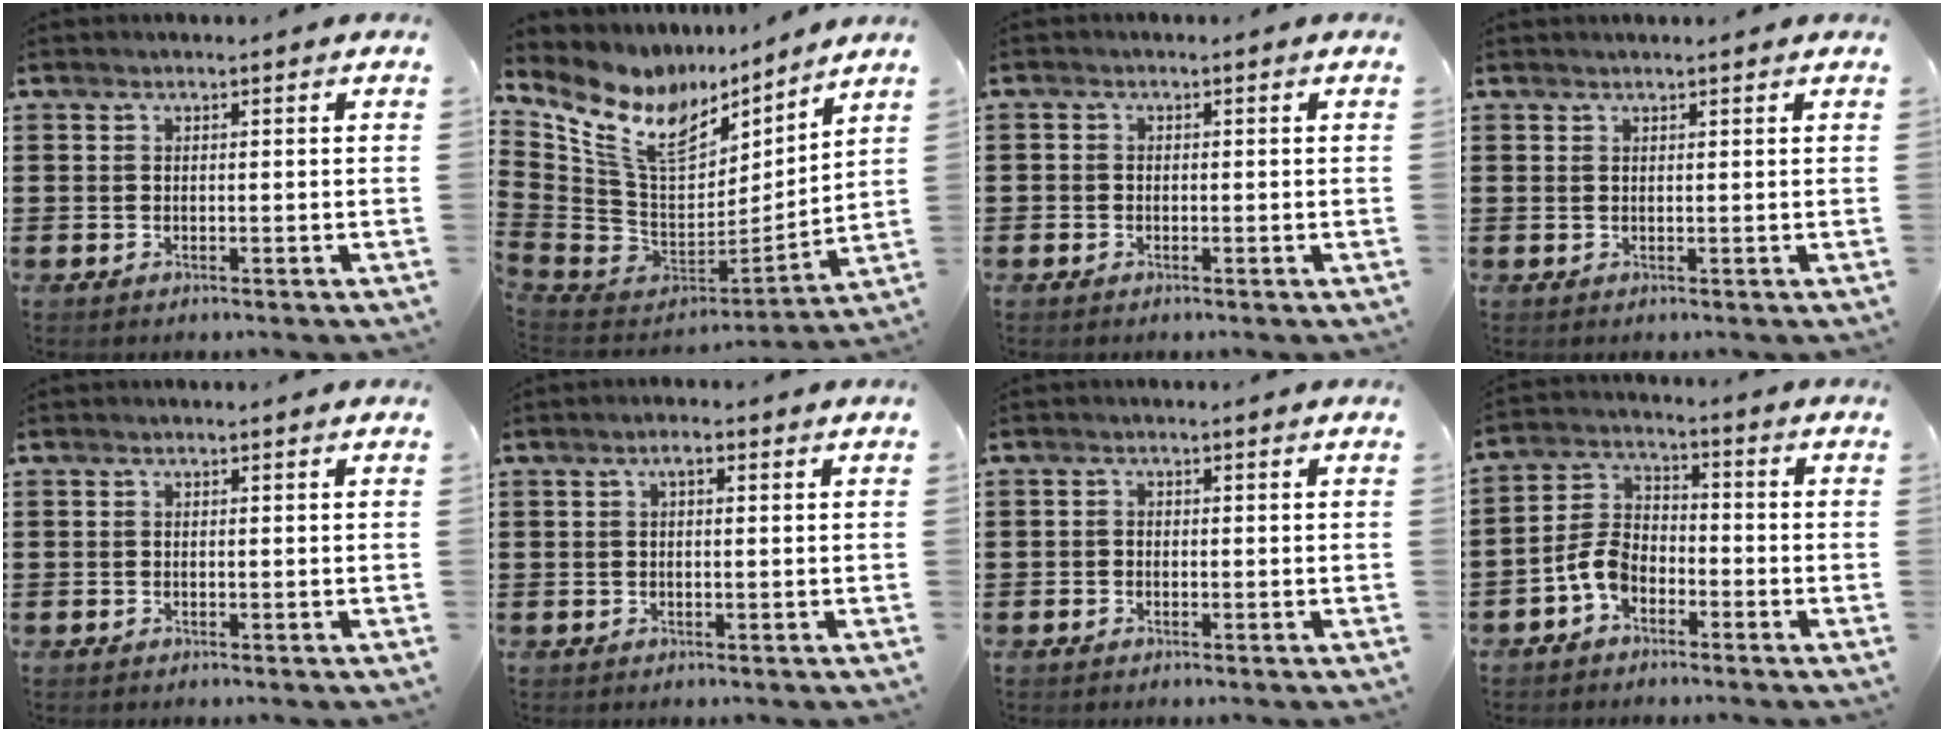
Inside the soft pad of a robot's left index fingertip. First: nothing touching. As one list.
[{"total": 13.1, "force": [6.8, 7.6, 8.1], "torque": [-0.211, -0.035, 0.119]}, {"total": 0.9, "force": [-0.5, 0.7, 0.2], "torque": [-0.005, 0.002, -0.011]}, {"total": 0.7, "force": [0.7, 0.0, 0.2], "torque": [-0.006, -0.001, 0.013]}, {"total": 0.0}, {"total": 1.8, "force": [0.3, 0.6, 1.7], "torque": [-0.032, 0.004, 0.004]}, {"total": 0.9, "force": [-0.7, 0.7, 0.2], "torque": [-0.006, 0.000, -0.014]}, {"total": 6.1, "force": [-3.4, 3.6, 3.6], "torque": [-0.099, 0.007, -0.074]}]